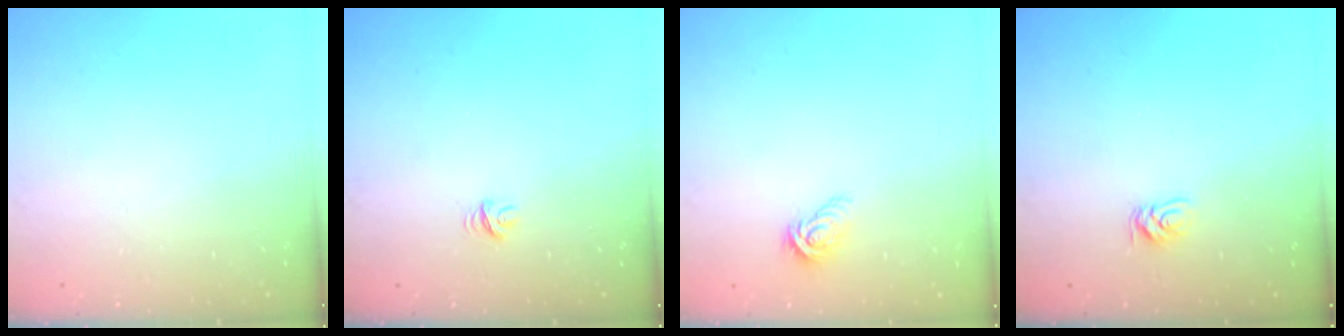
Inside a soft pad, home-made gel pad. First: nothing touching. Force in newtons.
{"total": 4.5, "press": 4.4, "slide": 0.5}
{"total": 7.2, "press": 7.1, "slide": 0.3}
{"total": 3.4, "press": 3.4, "slide": 0.5}